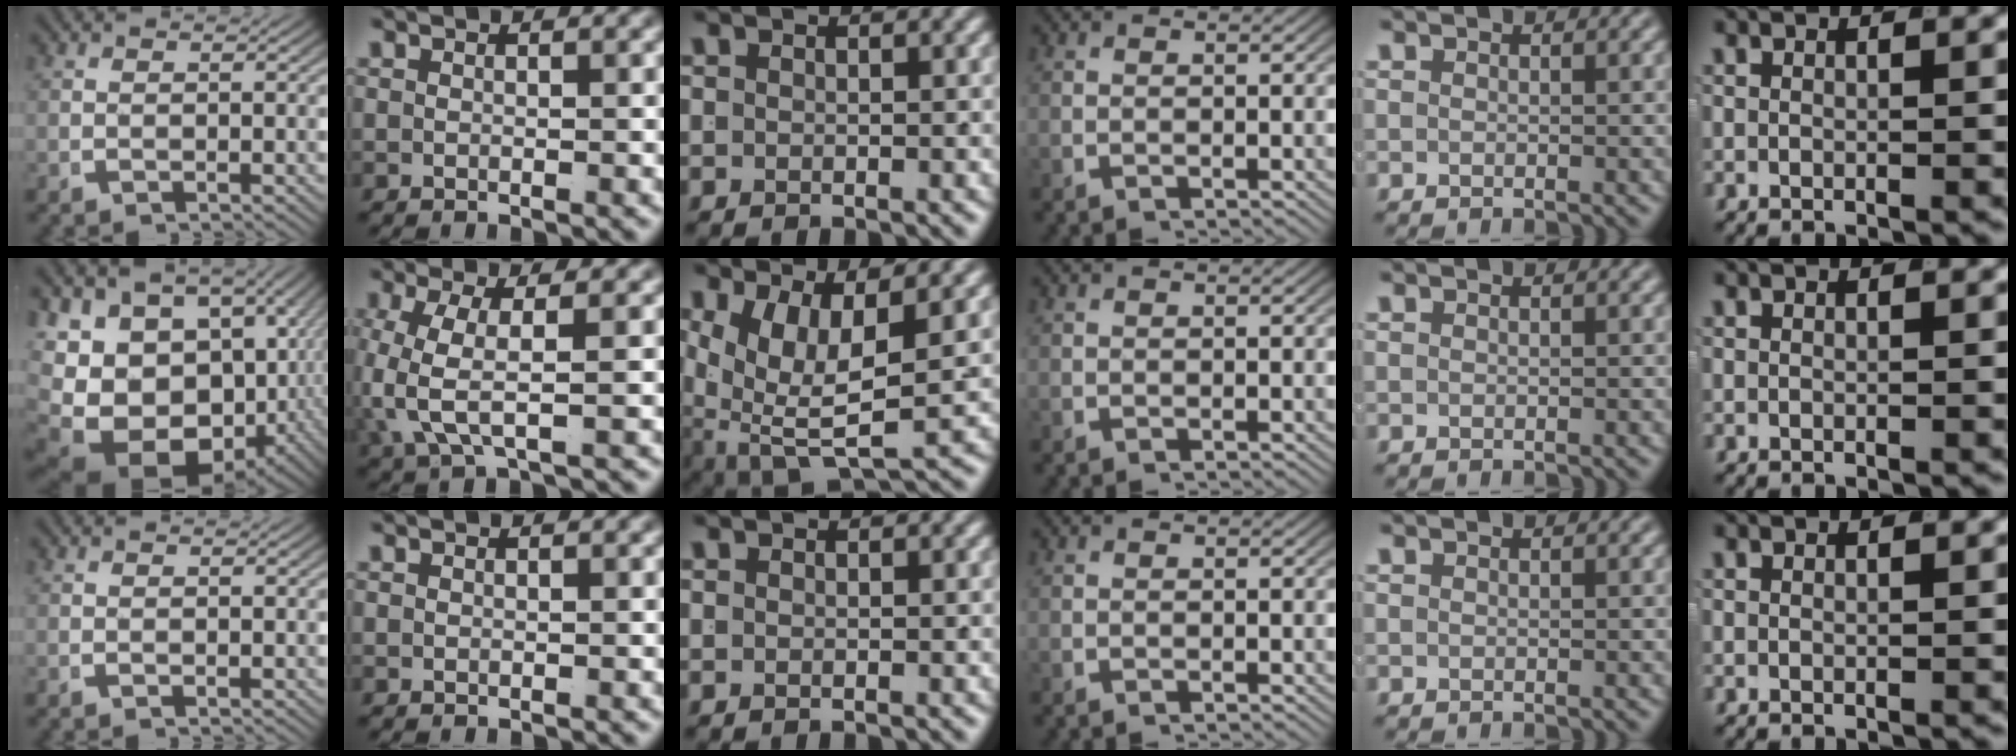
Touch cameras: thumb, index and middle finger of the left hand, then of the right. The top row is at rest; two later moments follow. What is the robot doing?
{"motion": "lift_and_place", "object": "shirt"}